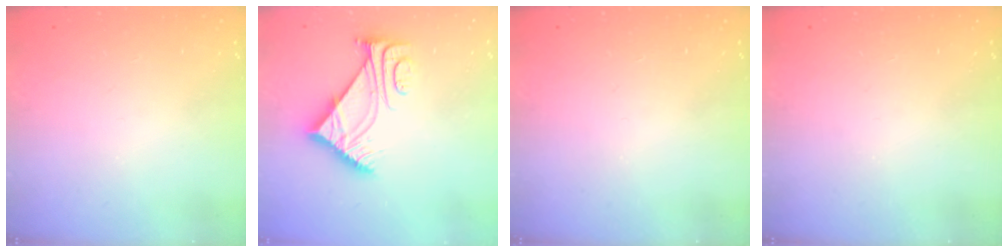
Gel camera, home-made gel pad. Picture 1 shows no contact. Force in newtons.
{"total": 8.1, "press": 8.0, "slide": 1.0}
{"total": 0.0}
{"total": 0.0}